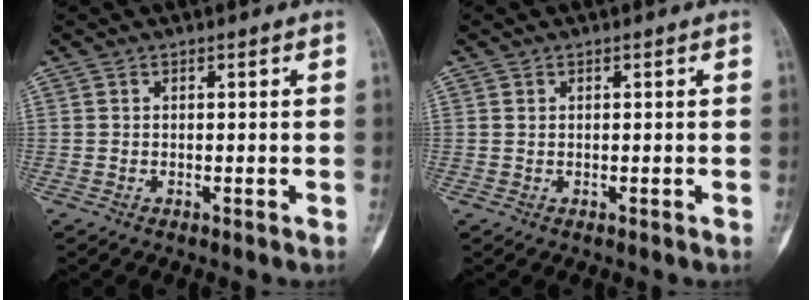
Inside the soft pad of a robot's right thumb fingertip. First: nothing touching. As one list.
[{"total": 0.6, "force": [0.2, 0.4, 0.4], "torque": [-0.008, 0.002, 0.006]}]